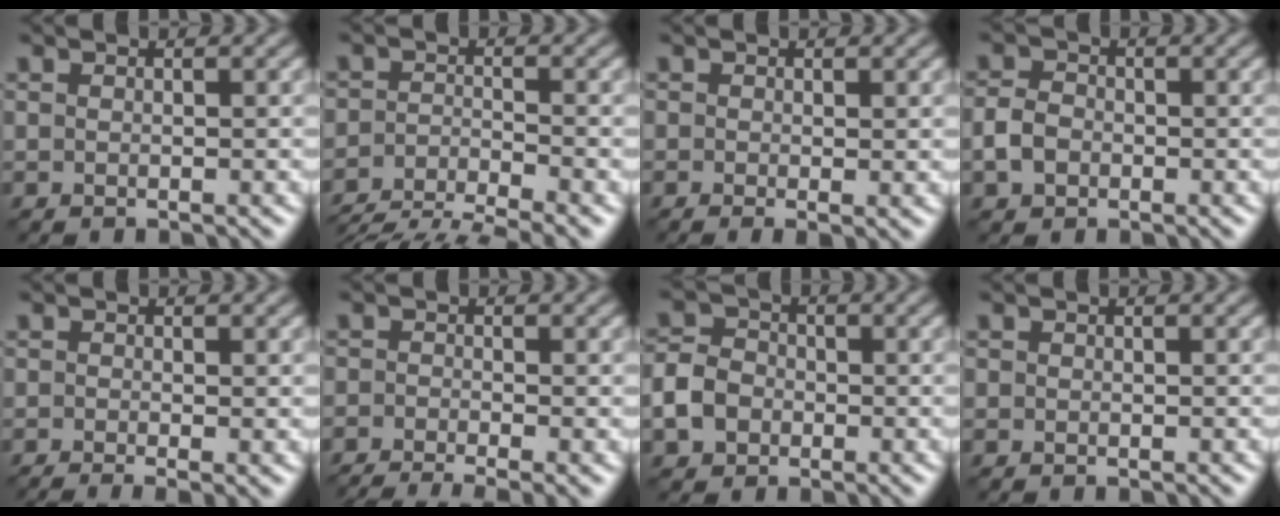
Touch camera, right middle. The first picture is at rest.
{"total": 5.3, "force": [-4.7, 1.0, 2.4], "torque": [-0.043, -0.013, -0.088]}
{"total": 1.2, "force": [-0.1, 0.2, 1.2], "torque": [-0.018, -0.007, -0.004]}
{"total": 2.5, "force": [-0.8, 2.0, 1.4], "torque": [-0.028, 0.002, -0.021]}
{"total": 2.5, "force": [-1.0, 0.6, 2.2], "torque": [-0.032, -0.009, -0.018]}
{"total": 4.1, "force": [-2.9, 0.8, 2.8], "torque": [-0.041, -0.012, -0.054]}
{"total": 3.9, "force": [-1.3, 3.2, 1.9], "torque": [-0.042, 0.004, -0.033]}
{"total": 0.0}